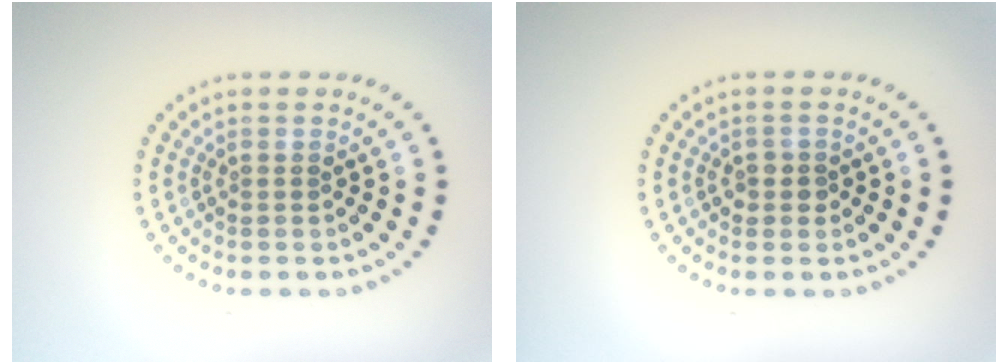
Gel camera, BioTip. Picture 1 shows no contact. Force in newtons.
{"total": 1.1, "press": 1.0, "slide": 0.5}